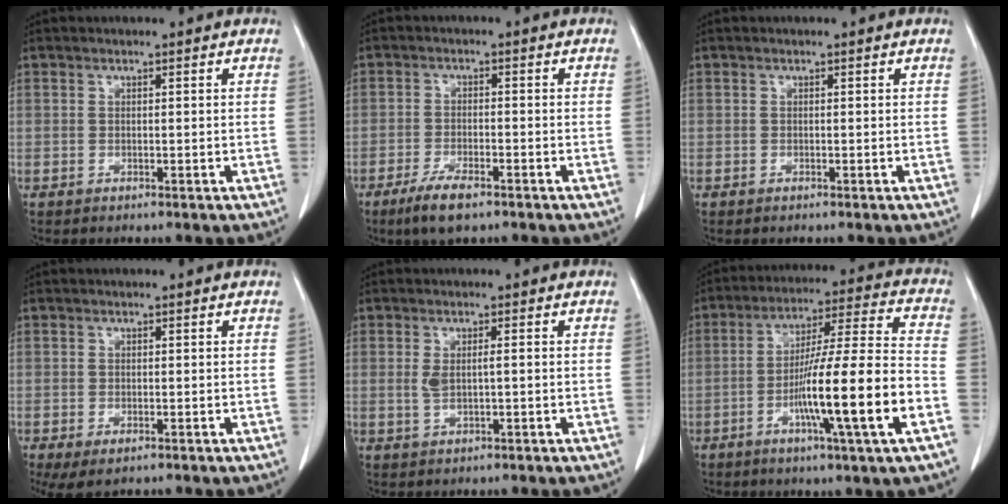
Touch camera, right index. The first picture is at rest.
{"total": 5.4, "force": [-3.7, 1.2, 3.7], "torque": [-0.078, -0.009, -0.064]}
{"total": 0.0}
{"total": 3.4, "force": [-1.9, 1.5, 2.4], "torque": [-0.047, -0.010, -0.023]}
{"total": 2.5, "force": [-0.1, 0.6, 2.4], "torque": [-0.052, 0.006, 0.002]}
{"total": 16.8, "force": [-5.5, -0.7, 15.9], "torque": [-0.272, -0.004, -0.095]}